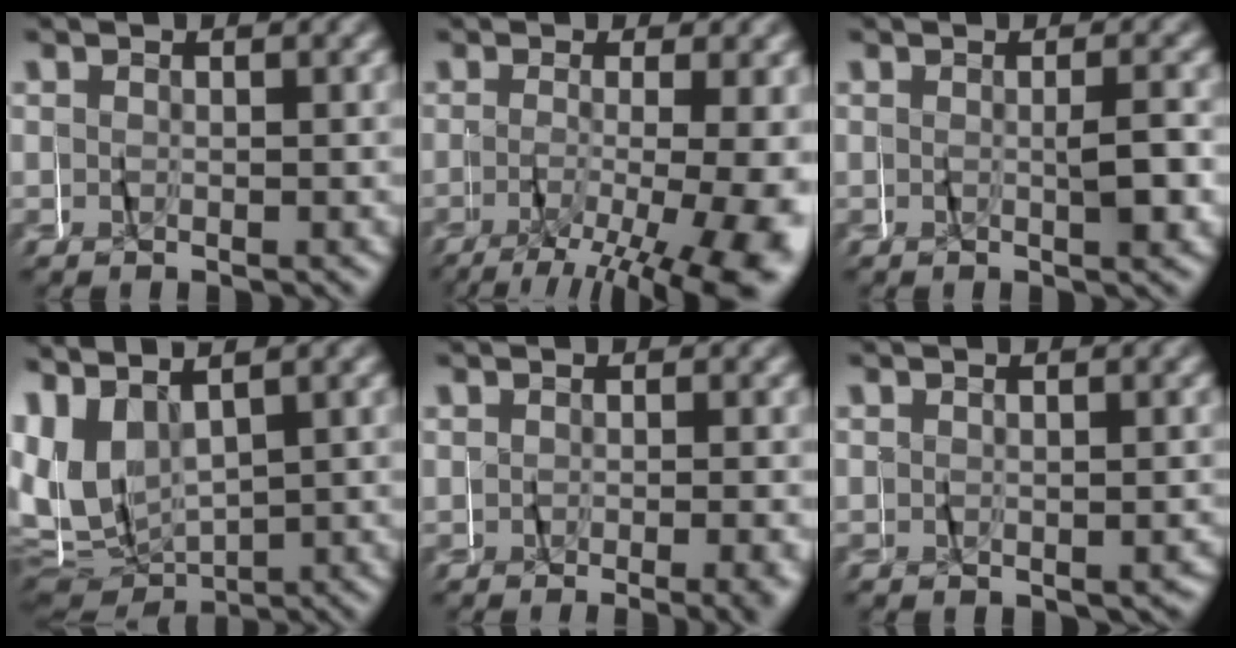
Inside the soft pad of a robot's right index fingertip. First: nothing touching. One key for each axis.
{"total": 5.7, "fx": -1.9, "fy": 0.6, "fz": 5.3, "tx": -0.068, "ty": -0.016, "tz": -0.027}
{"total": 1.4, "fx": -0.6, "fy": -0.7, "fz": 1.1, "tx": -0.024, "ty": -0.001, "tz": -0.009}
{"total": 10.0, "fx": 0.1, "fy": 8.3, "fz": 5.6, "tx": -0.144, "ty": -0.008, "tz": -0.003}
{"total": 1.2, "fx": -0.5, "fy": -0.6, "fz": 0.9, "tx": -0.012, "ty": -0.001, "tz": -0.010}
{"total": 1.6, "fx": -0.3, "fy": 1.0, "fz": 1.2, "tx": -0.023, "ty": -0.005, "tz": -0.002}